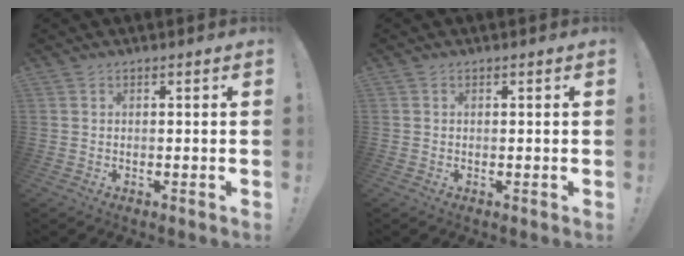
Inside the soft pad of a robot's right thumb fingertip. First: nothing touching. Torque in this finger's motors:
{"motor_torque": [-0.28, 0.30, 0.35, -0.08, 0.01]}